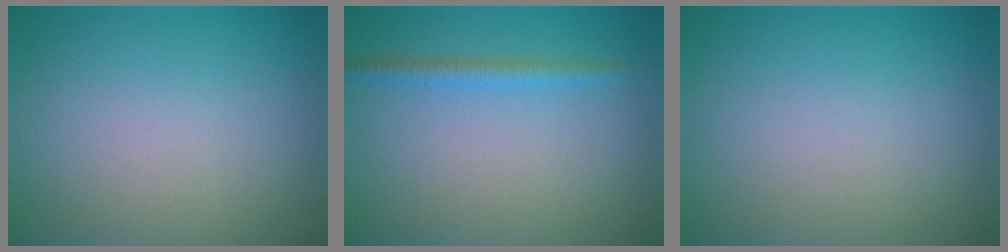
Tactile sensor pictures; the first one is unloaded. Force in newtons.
{"total": 1.6, "press": 1.6, "slide": 0.0}
{"total": 0.0}